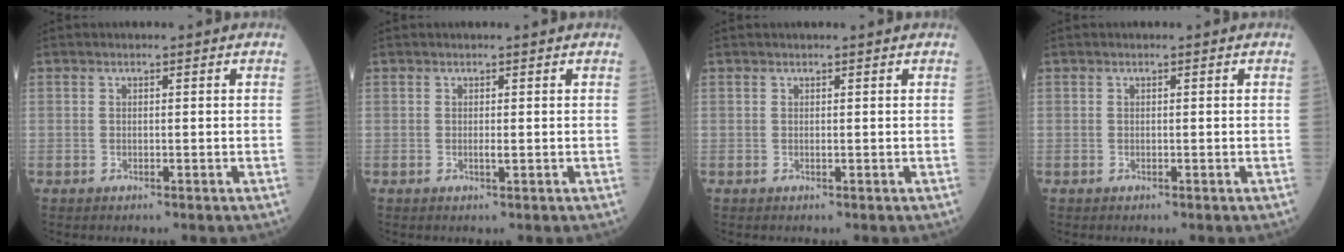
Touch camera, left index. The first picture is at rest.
{"total": 0.9, "force": [0.1, 0.0, 0.9], "torque": [-0.018, 0.000, 0.002]}
{"total": 0.6, "force": [0.3, 0.0, 0.5], "torque": [-0.009, 0.004, 0.005]}
{"total": 0.0}